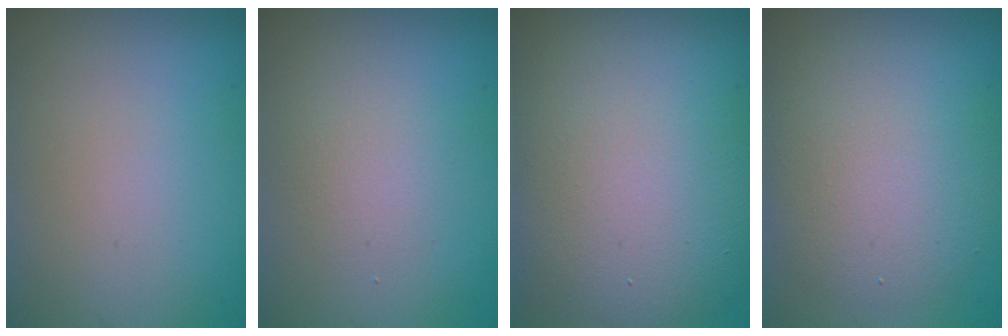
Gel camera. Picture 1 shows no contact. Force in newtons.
{"total": 1.7, "press": 1.7, "slide": 0.0}
{"total": 12.6, "press": 12.6, "slide": 0.9}
{"total": 5.7, "press": 5.7, "slide": 0.2}